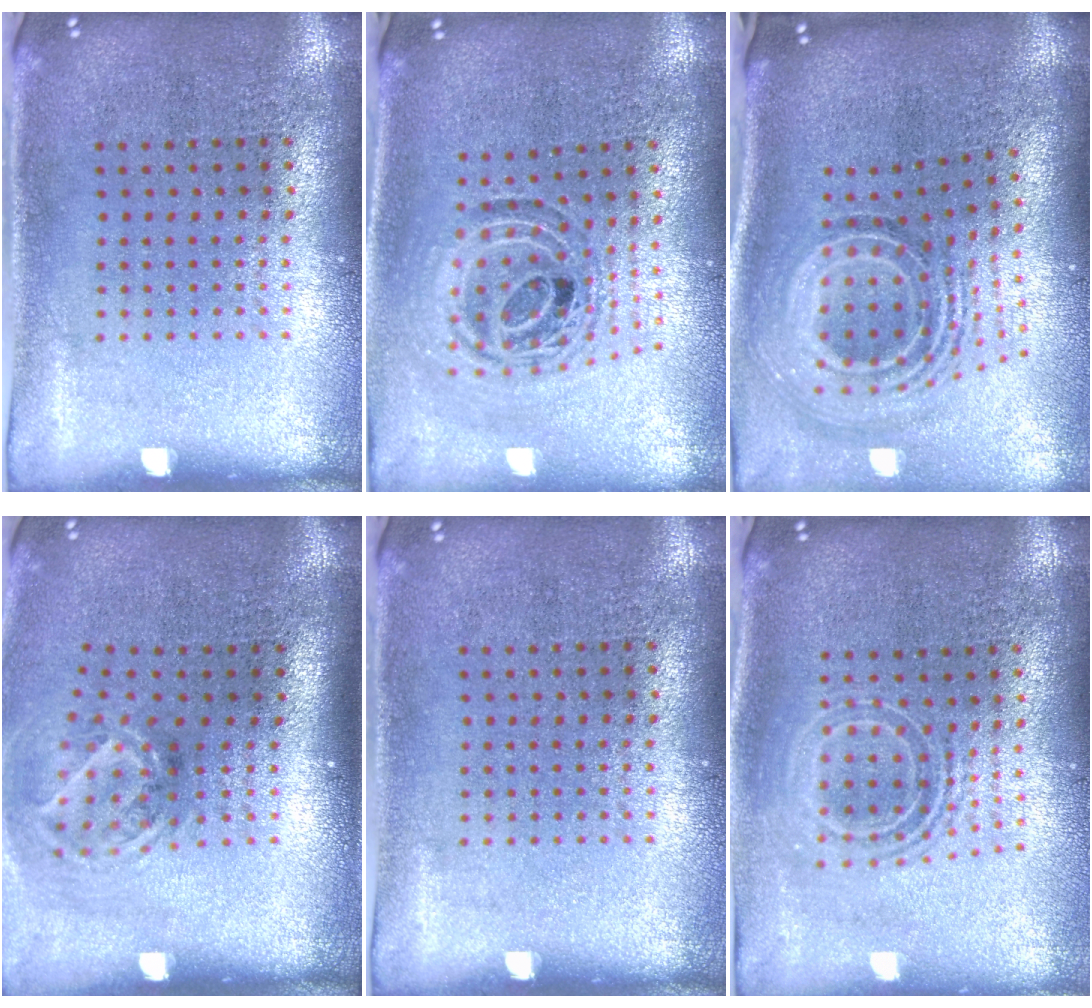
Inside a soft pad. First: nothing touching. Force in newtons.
{"total": 1.1, "press": 1.0, "slide": 0.4}
{"total": 2.2, "press": 1.6, "slide": 1.6}
{"total": 1.9, "press": 1.3, "slide": 1.5}
{"total": 0.0}
{"total": 1.7, "press": 1.3, "slide": 1.1}